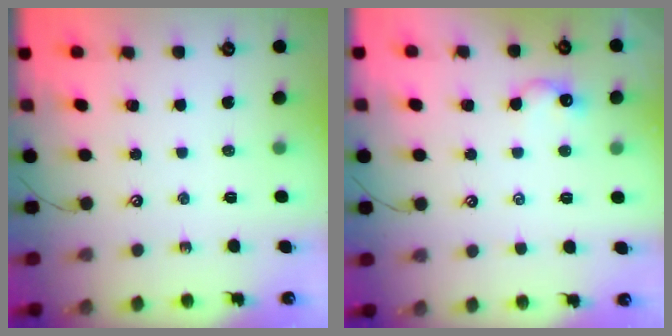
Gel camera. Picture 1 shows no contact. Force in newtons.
{"total": 0.6, "press": 0.2, "slide": 0.6}